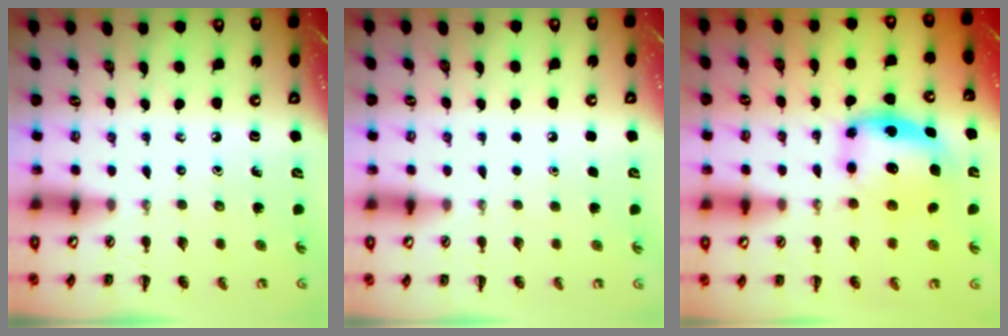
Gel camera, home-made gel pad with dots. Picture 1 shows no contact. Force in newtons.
{"total": 1.8, "press": 1.7, "slide": 0.1}
{"total": 5.8, "press": 5.7, "slide": 1.2}